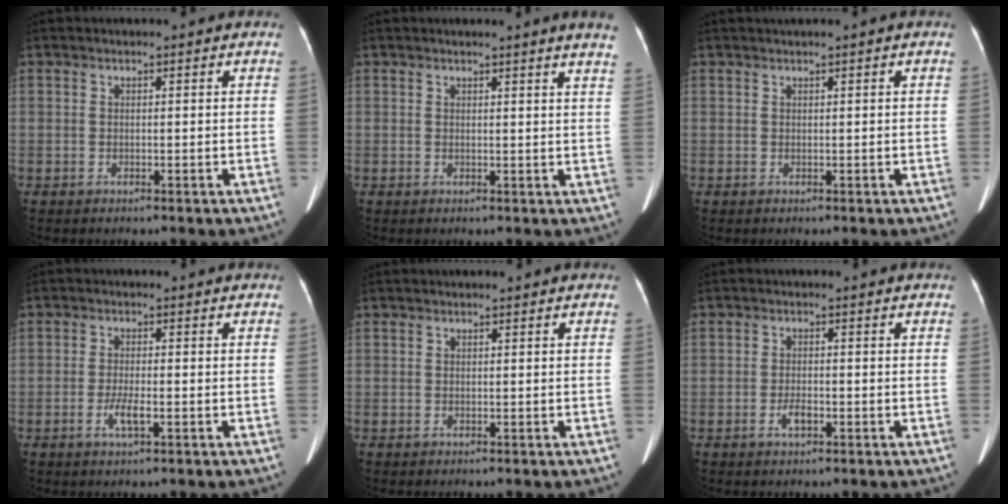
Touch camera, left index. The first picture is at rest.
{"total": 4.7, "force": [4.0, -0.8, 2.3], "torque": [-0.026, -0.015, 0.026]}
{"total": 0.7, "force": [0.3, -0.2, 0.6], "torque": [-0.016, 0.008, 0.012]}
{"total": 2.9, "force": [-1.2, 0.5, 2.6], "torque": [-0.056, -0.002, -0.021]}
{"total": 0.0}
{"total": 2.2, "force": [-1.1, 0.8, 1.7], "torque": [-0.034, 0.001, -0.018]}